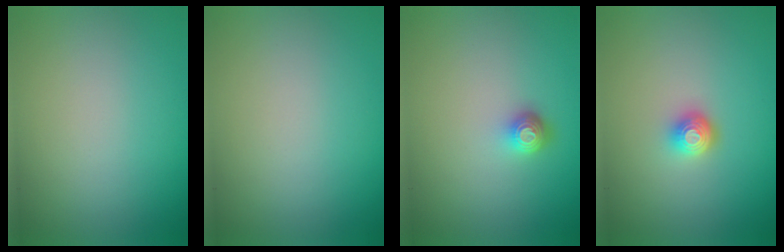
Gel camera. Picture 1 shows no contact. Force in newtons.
{"total": 0.0}
{"total": 1.7, "press": 1.3, "slide": 1.1}
{"total": 2.0, "press": 1.5, "slide": 1.3}